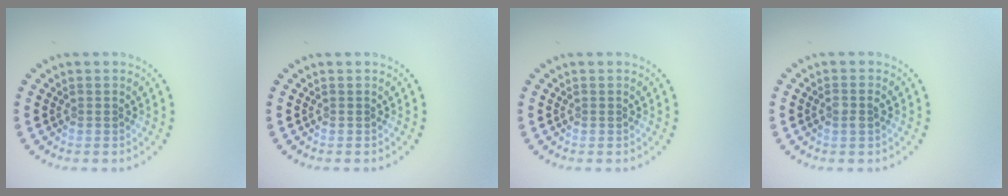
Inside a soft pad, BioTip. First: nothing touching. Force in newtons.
{"total": 0.0}
{"total": 0.0}
{"total": 1.3, "press": 1.1, "slide": 0.6}